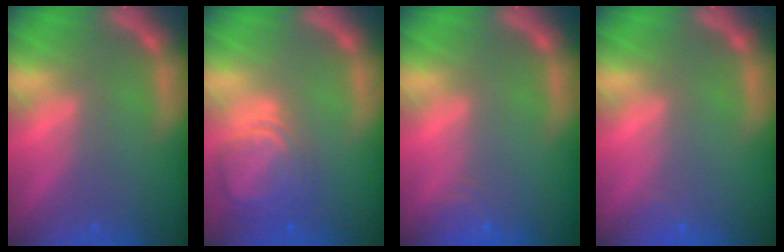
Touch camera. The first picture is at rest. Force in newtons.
{"total": 6.5}
{"total": 1.9}
{"total": 0.9}